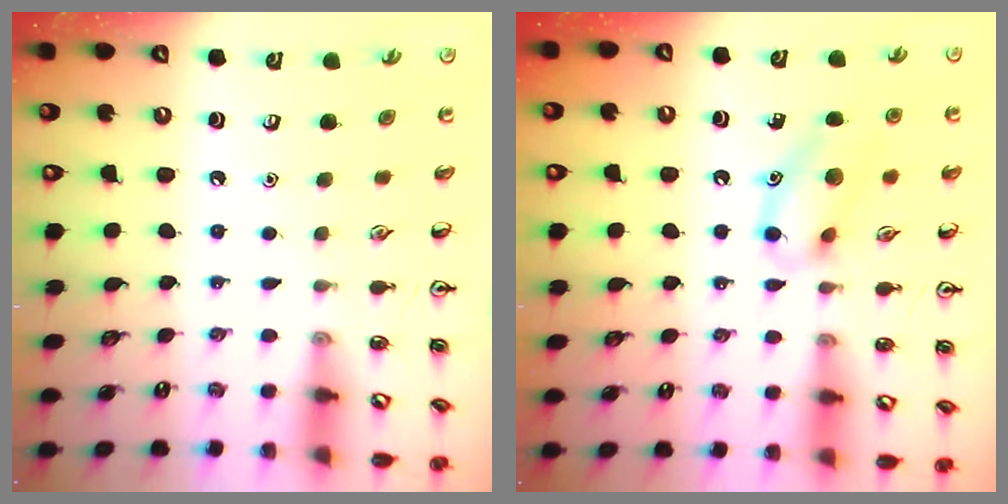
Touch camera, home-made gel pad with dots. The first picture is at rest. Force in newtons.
{"total": 11.7, "press": 11.6, "slide": 0.9}